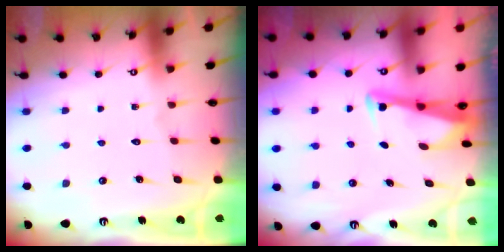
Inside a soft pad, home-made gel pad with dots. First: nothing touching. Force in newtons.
{"total": 3.1, "press": 3.1, "slide": 0.3}